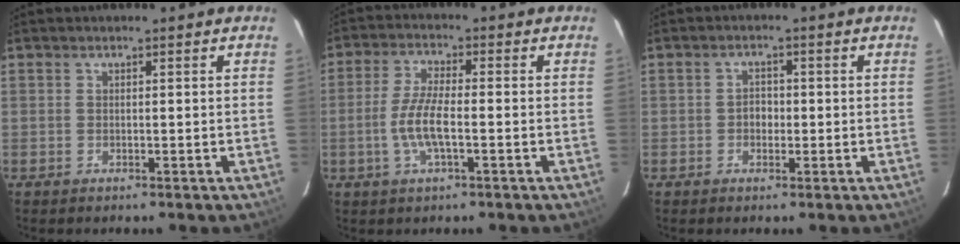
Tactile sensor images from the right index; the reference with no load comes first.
{"total": 7.2, "force": [-1.9, 1.6, 6.7], "torque": [-0.140, 0.000, -0.038]}
{"total": 2.3, "force": [-0.4, 1.9, 1.2], "torque": [-0.018, 0.007, -0.007]}